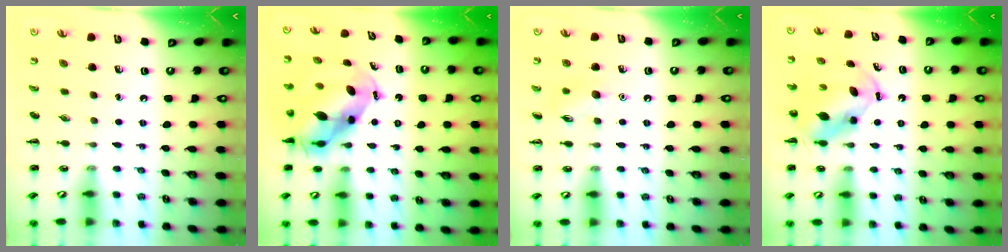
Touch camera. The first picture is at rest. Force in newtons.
{"total": 8.8, "press": 8.5, "slide": 2.2}
{"total": 6.8, "press": 6.8, "slide": 0.6}
{"total": 5.8, "press": 5.6, "slide": 1.3}